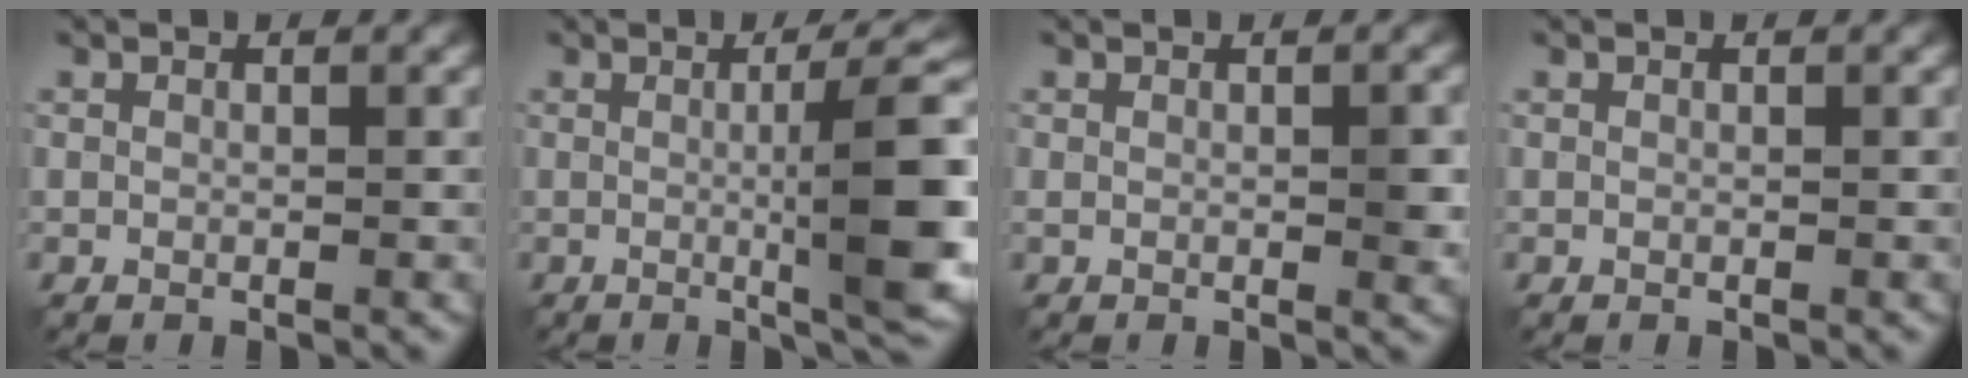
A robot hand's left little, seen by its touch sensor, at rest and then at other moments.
{"total": 9.2, "force": [-0.2, 1.8, 9.0], "torque": [-0.110, 0.005, -0.003]}
{"total": 2.0, "force": [0.2, 0.7, 1.9], "torque": [-0.031, -0.003, 0.006]}
{"total": 0.0}